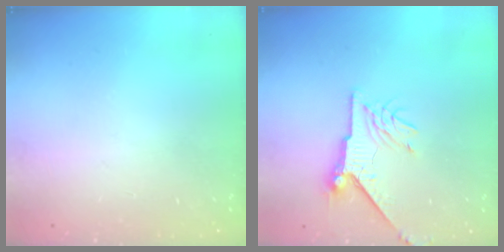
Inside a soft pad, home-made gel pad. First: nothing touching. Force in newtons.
{"total": 7.6, "press": 7.6, "slide": 1.0}